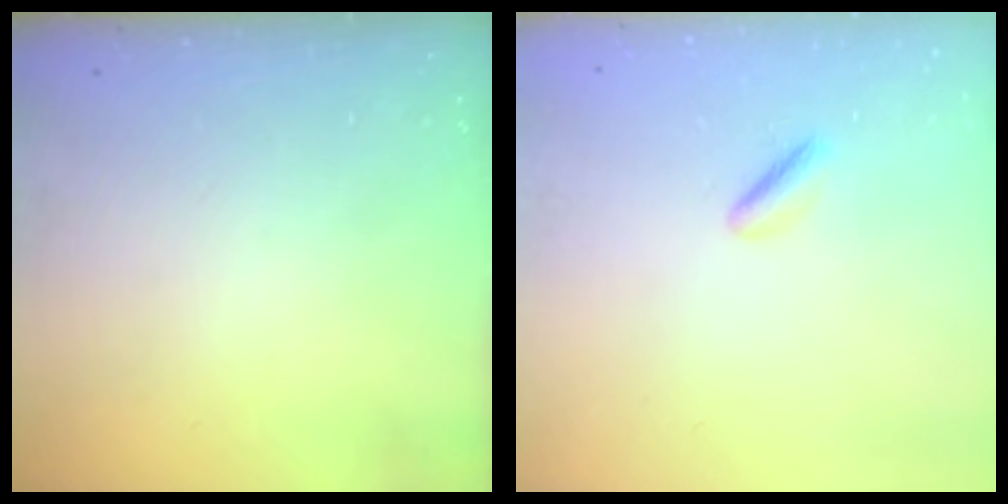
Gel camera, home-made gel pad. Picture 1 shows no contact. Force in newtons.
{"total": 1.7, "press": 1.6, "slide": 0.7}